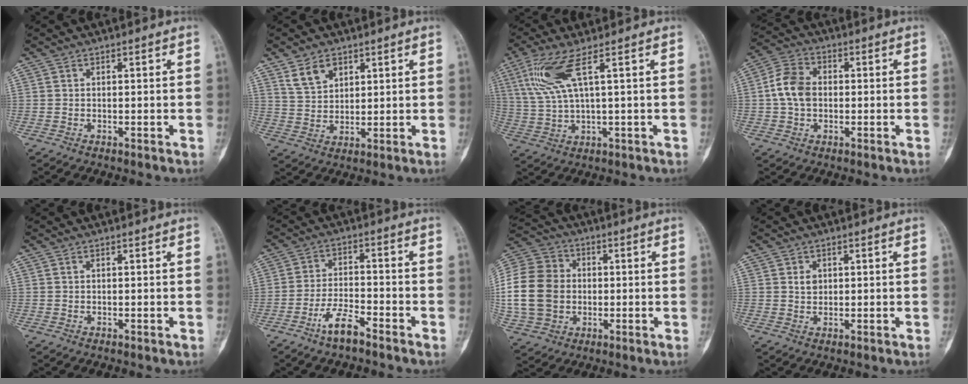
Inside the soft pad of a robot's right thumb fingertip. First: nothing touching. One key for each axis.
{"total": 5.7, "fx": 3.6, "fy": 3.7, "fz": 2.4, "tx": -0.029, "ty": -0.019, "tz": 0.077}
{"total": 8.7, "fx": 3.8, "fy": 1.3, "fz": 7.7, "tx": -0.198, "ty": -0.006, "tz": 0.086}
{"total": 7.6, "fx": -0.1, "fy": 5.7, "fz": 5.1, "tx": -0.086, "ty": 0.019, "tz": -0.009}
{"total": 0.0}
{"total": 5.9, "fx": -4.2, "fy": 2.0, "fz": 3.7, "tx": -0.070, "ty": 0.027, "tz": -0.079}
{"total": 19.2, "fx": -0.6, "fy": 15.7, "fz": 11.1, "tx": -0.235, "ty": 0.023, "tz": -0.005}
{"total": 2.0, "fx": 0.6, "fy": 1.6, "fz": 1.1, "tx": -0.010, "ty": -0.002, "tz": 0.011}